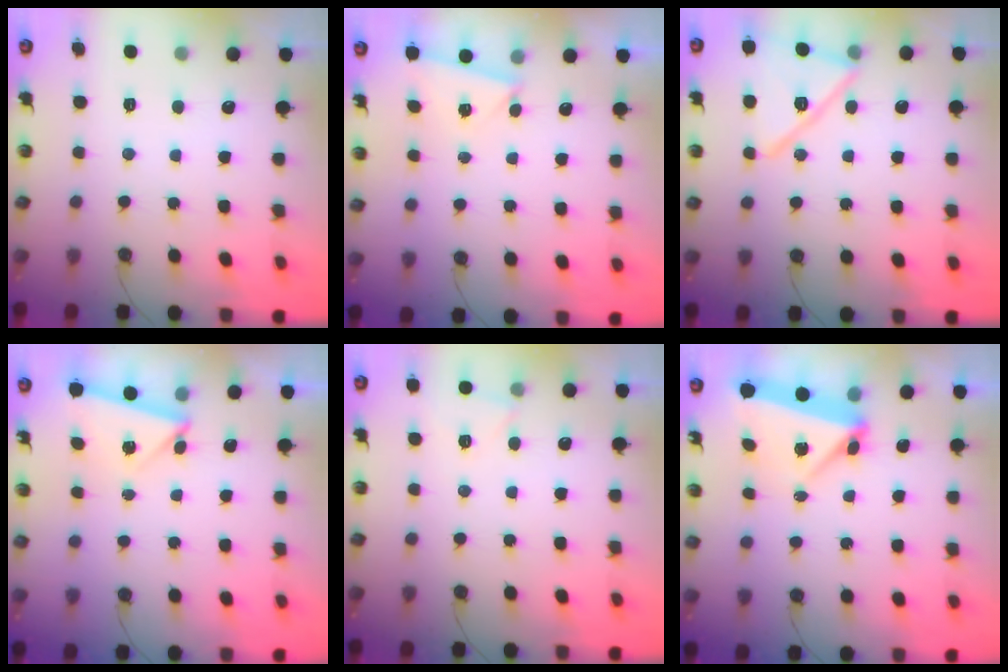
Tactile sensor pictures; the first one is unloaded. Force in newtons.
{"total": 1.7, "press": 1.7, "slide": 0.4}
{"total": 15.2, "press": 15.1, "slide": 0.9}
{"total": 4.4, "press": 4.2, "slide": 1.1}
{"total": 3.9, "press": 3.9, "slide": 0.5}
{"total": 5.9, "press": 5.8, "slide": 1.0}